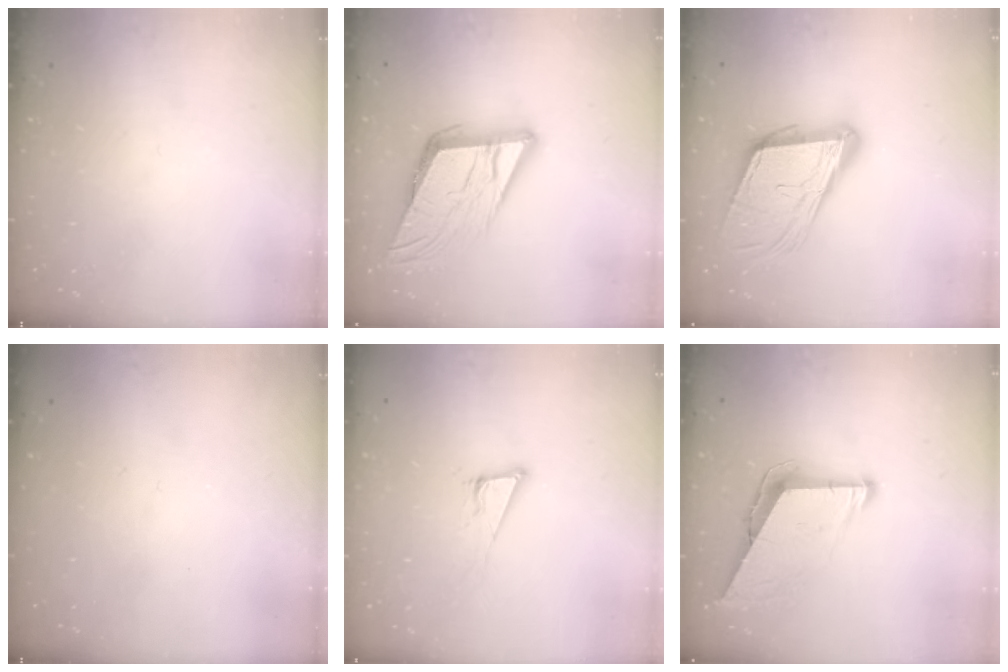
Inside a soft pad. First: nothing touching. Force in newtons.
{"total": 13.7, "press": 13.5, "slide": 2.4}
{"total": 16.0, "press": 15.6, "slide": 3.7}
{"total": 0.0}
{"total": 8.3, "press": 7.6, "slide": 3.4}
{"total": 8.8, "press": 8.7, "slide": 0.4}